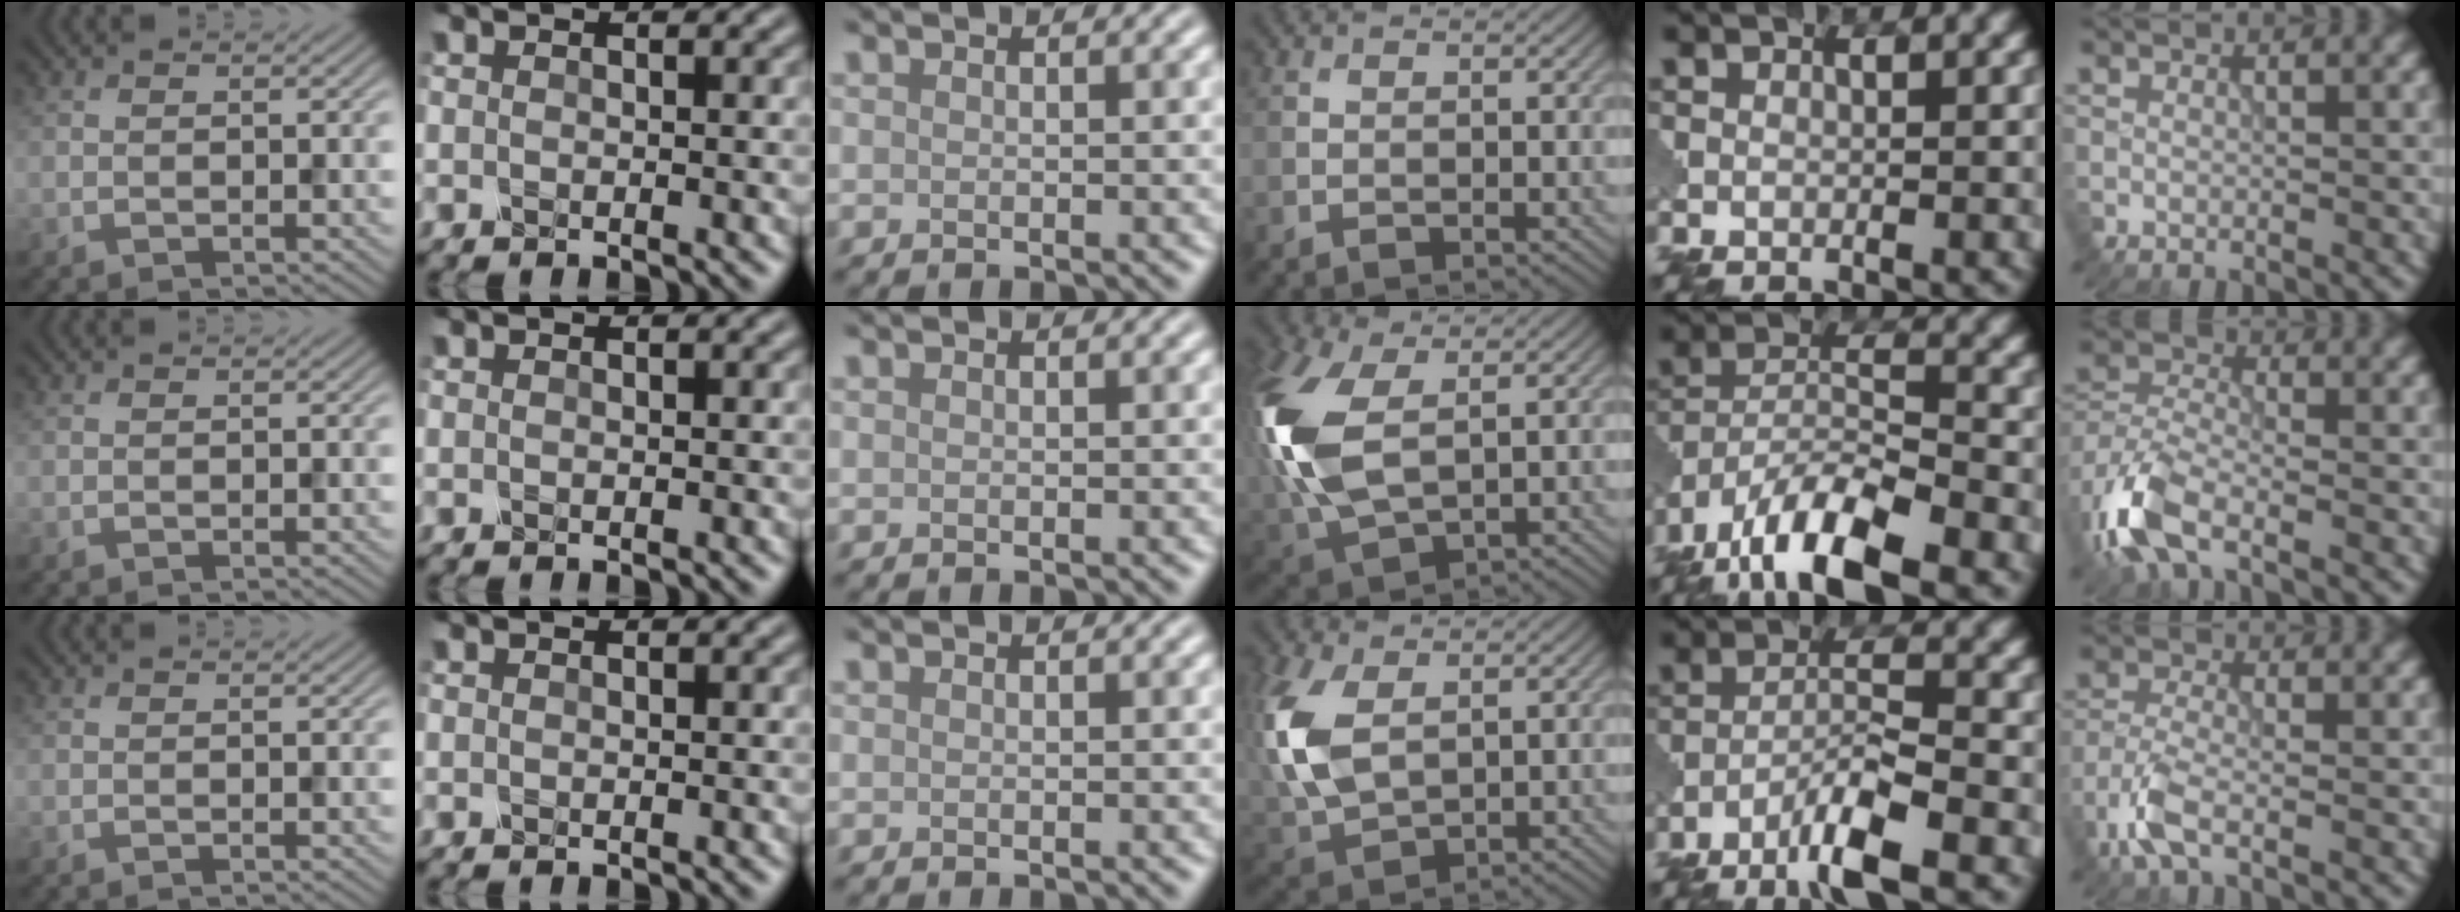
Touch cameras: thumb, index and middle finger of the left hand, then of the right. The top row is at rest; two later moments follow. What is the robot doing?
{"motion": "squeeze", "object": "clothespin"}